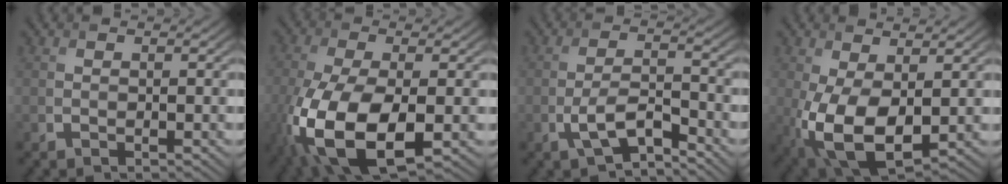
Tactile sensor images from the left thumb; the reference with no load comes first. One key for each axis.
{"total": 15.0, "fx": -4.9, "fy": 7.6, "fz": 12.0, "tx": -0.299, "ty": -0.050, "tz": -0.076}
{"total": 5.6, "fx": -3.1, "fy": 1.9, "fz": 4.2, "tx": -0.093, "ty": -0.001, "tz": -0.063}
{"total": 10.0, "fx": -1.2, "fy": 5.4, "fz": 8.3, "tx": -0.199, "ty": -0.020, "tz": -0.016}